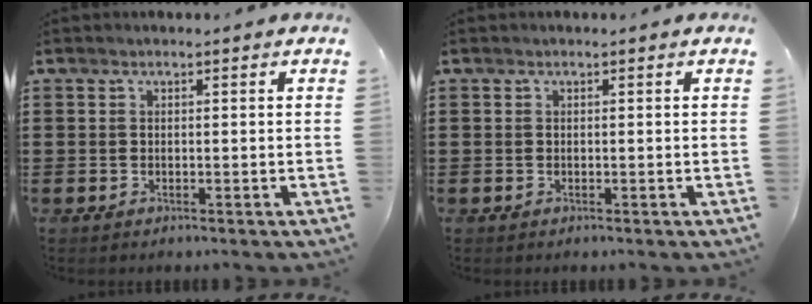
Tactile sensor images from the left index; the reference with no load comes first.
{"total": 0.0}